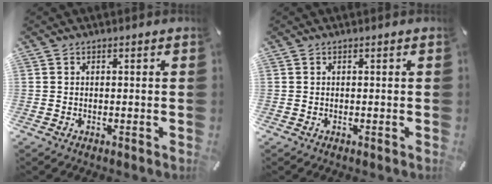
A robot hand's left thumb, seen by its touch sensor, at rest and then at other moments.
{"total": 0.0}